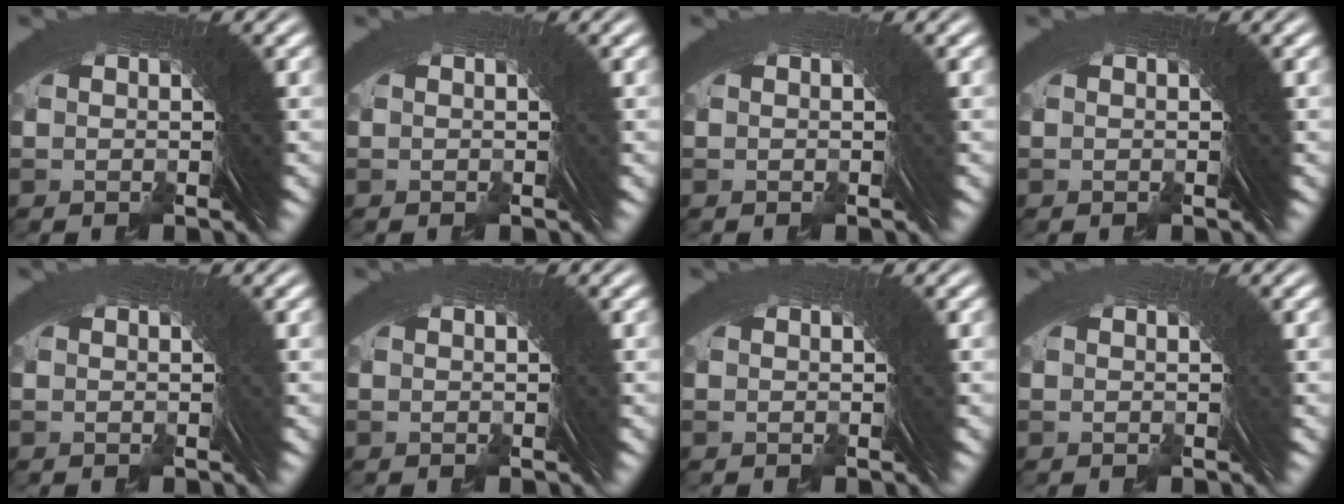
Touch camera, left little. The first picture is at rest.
{"total": 1.4, "force": [0.4, -0.4, -1.3], "torque": [0.022, 0.008, 0.003]}
{"total": 1.7, "force": [0.5, -0.5, -1.6], "torque": [0.027, 0.011, 0.004]}
{"total": 0.0}
{"total": 1.5, "force": [0.4, -0.5, -1.3], "torque": [0.022, 0.008, 0.002]}
{"total": 0.9, "force": [0.2, -0.3, -0.8], "torque": [0.014, 0.005, 0.000]}
{"total": 1.1, "force": [0.4, -0.3, -1.0], "torque": [0.017, 0.006, 0.004]}
{"total": 1.8, "force": [0.5, -0.6, -1.7], "torque": [0.028, 0.009, 0.004]}